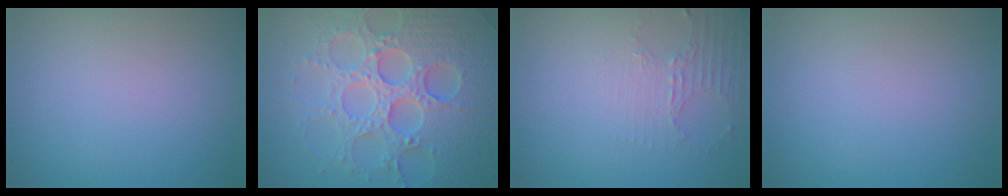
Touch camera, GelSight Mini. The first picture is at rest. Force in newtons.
{"total": 8.1, "press": 7.9, "slide": 1.7}
{"total": 2.3, "press": 1.6, "slide": 1.6}
{"total": 0.0}